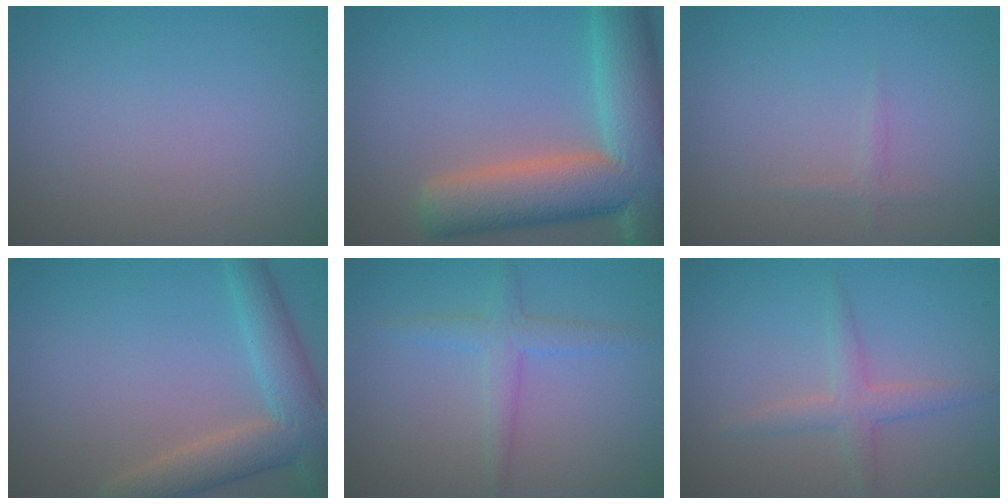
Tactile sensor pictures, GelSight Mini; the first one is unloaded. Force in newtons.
{"total": 12.6, "press": 12.6, "slide": 1.1}
{"total": 0.7, "press": 0.7, "slide": 0.1}
{"total": 5.8, "press": 5.8, "slide": 0.4}
{"total": 2.5, "press": 2.5, "slide": 0.1}
{"total": 2.4, "press": 2.4, "slide": 0.0}